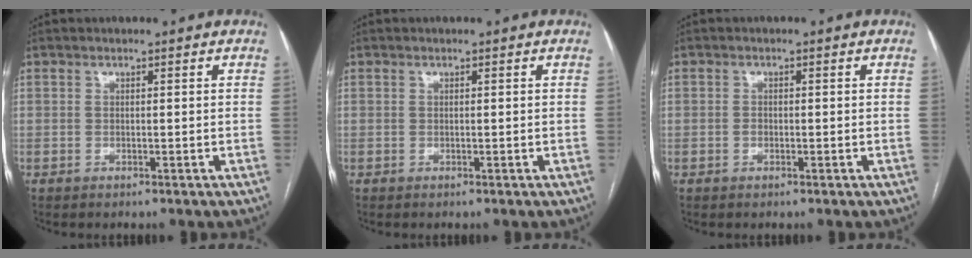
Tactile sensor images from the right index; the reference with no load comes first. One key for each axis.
{"total": 0.0}
{"total": 0.9, "fx": -0.3, "fy": 0.6, "fz": 0.6, "tx": -0.013, "ty": 0.002, "tz": -0.006}